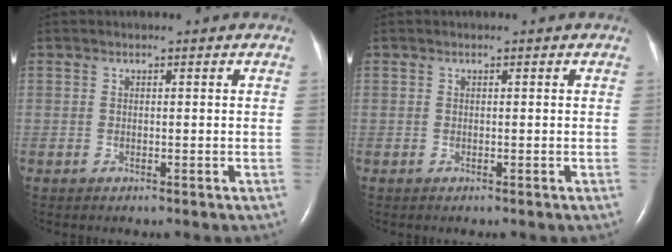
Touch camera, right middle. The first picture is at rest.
{"total": 0.0}